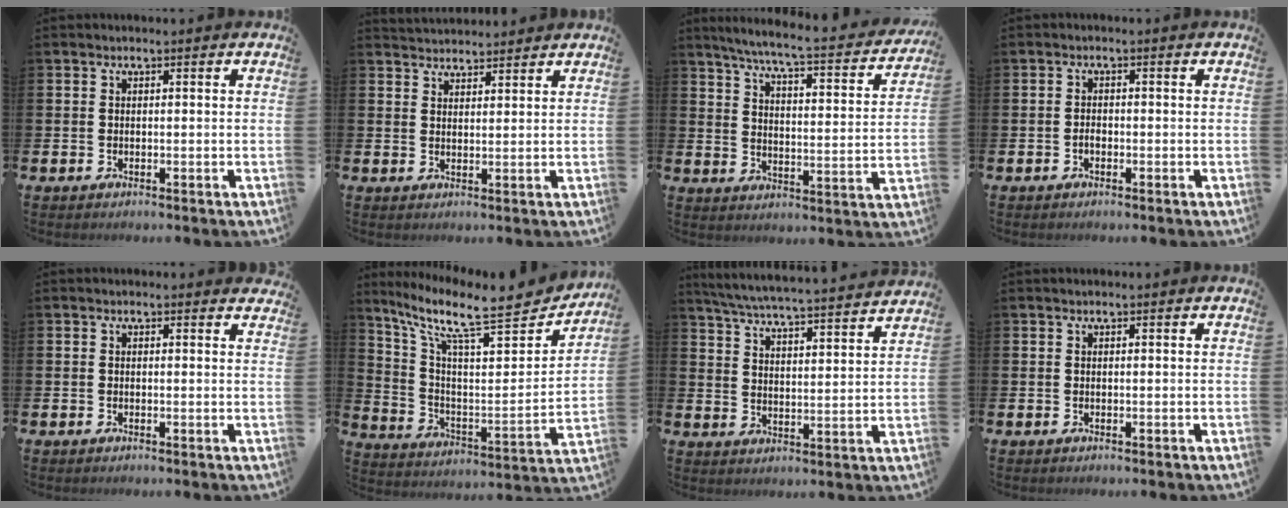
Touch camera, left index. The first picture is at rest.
{"total": 3.0, "force": [3.0, 0.6, -0.2], "torque": [0.005, -0.015, 0.054]}
{"total": 6.0, "force": [5.3, 0.1, 2.8], "torque": [-0.066, -0.049, 0.079]}
{"total": 1.1, "force": [-0.5, 0.7, 0.7], "torque": [-0.005, -0.003, -0.013]}
{"total": 0.6, "force": [0.6, 0.2, 0.1], "torque": [0.006, -0.001, 0.009]}
{"total": 11.2, "force": [9.2, 2.6, 5.9], "torque": [-0.129, -0.075, 0.143]}
{"total": 6.0, "force": [5.8, -0.1, 1.6], "torque": [-0.050, -0.049, 0.097]}
{"total": 0.0}